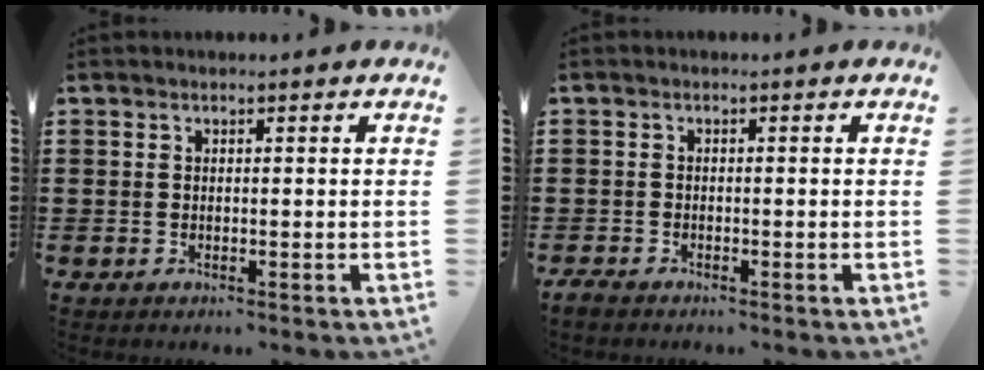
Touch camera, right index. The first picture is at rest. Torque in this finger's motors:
{"motor_torque": [-1.68, 0.45, -0.73, -0.21]}